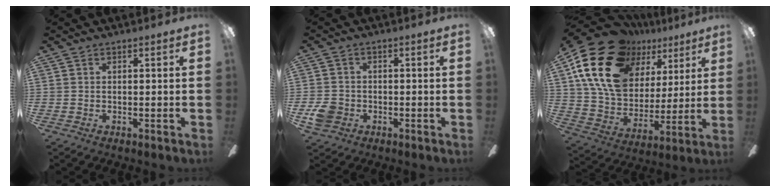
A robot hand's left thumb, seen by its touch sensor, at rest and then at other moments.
{"total": 5.2, "force": [-1.9, 4.4, 2.0], "torque": [-0.045, 0.007, -0.036]}
{"total": 23.5, "force": [12.6, 15.5, 12.4], "torque": [-0.237, -0.061, 0.236]}